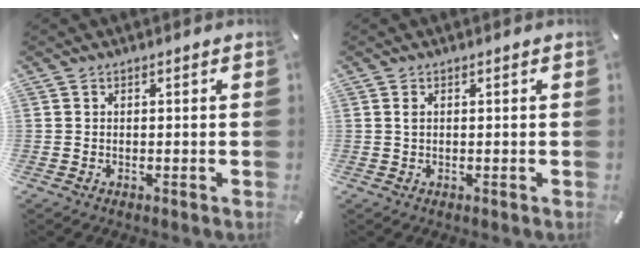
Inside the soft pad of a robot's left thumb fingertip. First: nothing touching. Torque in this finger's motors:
{"motor_torque": [0.22, 0.47, 0.01, -0.11, 0.03]}